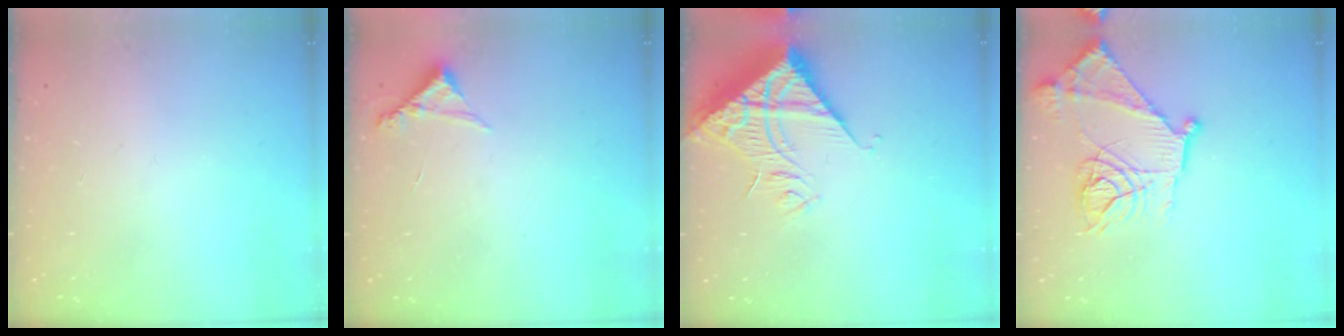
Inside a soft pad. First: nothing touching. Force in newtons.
{"total": 4.5, "press": 4.5, "slide": 0.3}
{"total": 15.4, "press": 15.2, "slide": 1.8}
{"total": 16.5, "press": 16.5, "slide": 1.3}